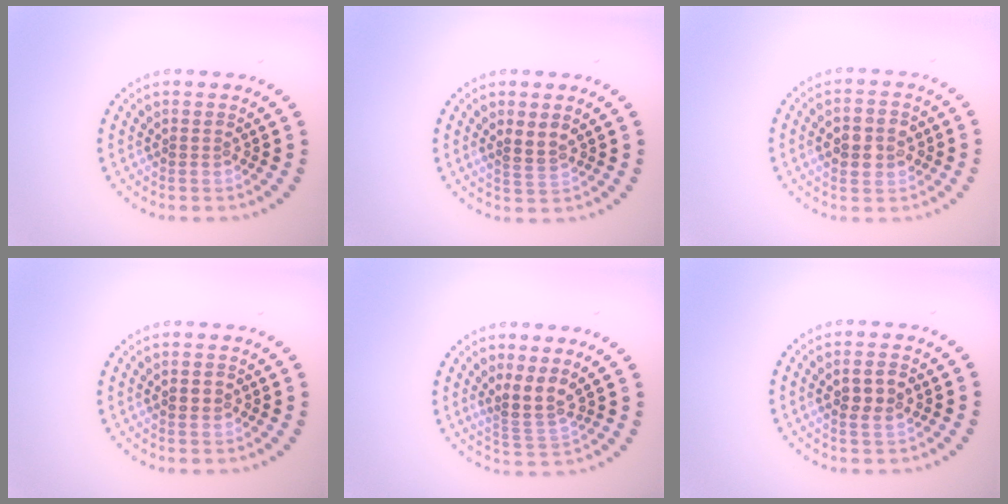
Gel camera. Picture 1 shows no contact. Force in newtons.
{"total": 1.7, "press": 1.6, "slide": 0.8}
{"total": 4.3, "press": 4.2, "slide": 0.3}
{"total": 2.0, "press": 2.0, "slide": 0.1}
{"total": 2.8, "press": 2.0, "slide": 2.0}
{"total": 2.4, "press": 2.4, "slide": 0.4}